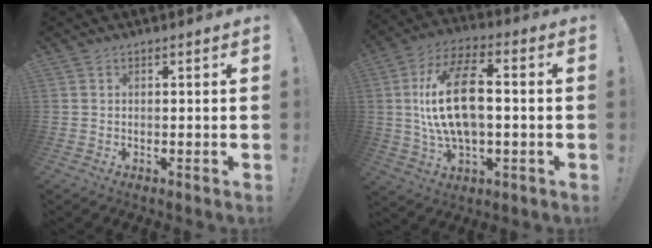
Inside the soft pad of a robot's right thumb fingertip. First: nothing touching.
{"total": 18.1, "force": [0.8, 9.1, 15.7], "torque": [-0.298, 0.008, 0.011]}